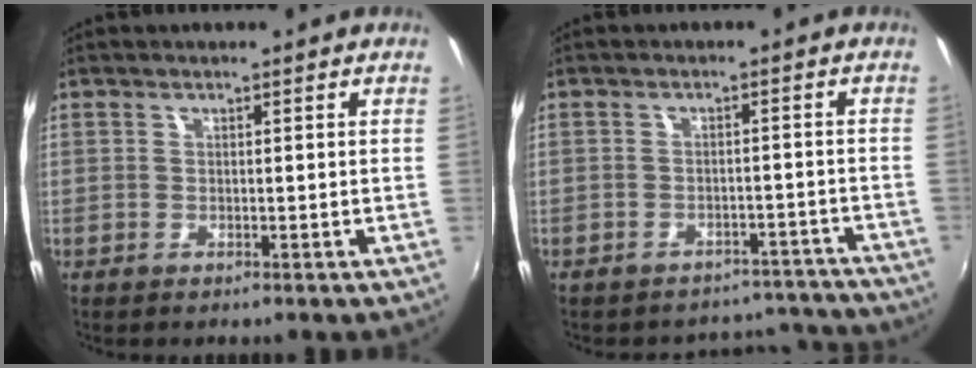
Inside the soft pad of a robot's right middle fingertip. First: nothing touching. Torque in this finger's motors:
{"motor_torque": [1.27, -0.86, 0.15, 0.11]}